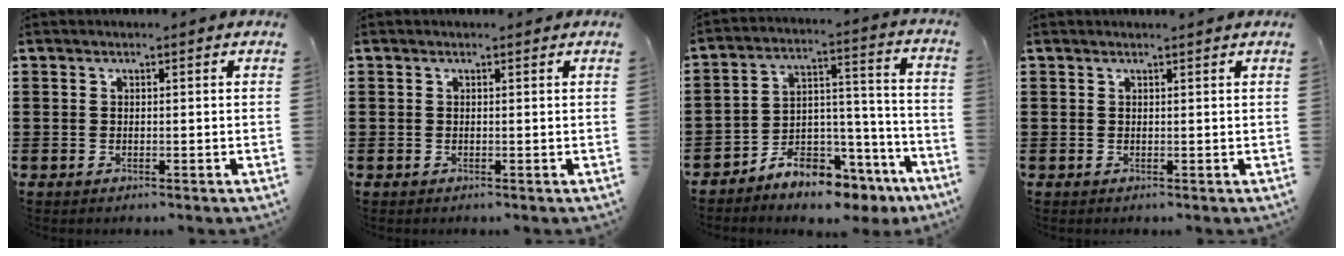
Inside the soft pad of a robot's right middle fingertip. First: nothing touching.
{"total": 0.0}
{"total": 7.7, "force": [-7.3, 2.0, 1.5], "torque": [-0.018, 0.027, -0.136]}
{"total": 0.5, "force": [0.5, -0.1, 0.1], "torque": [-0.002, 0.001, 0.010]}